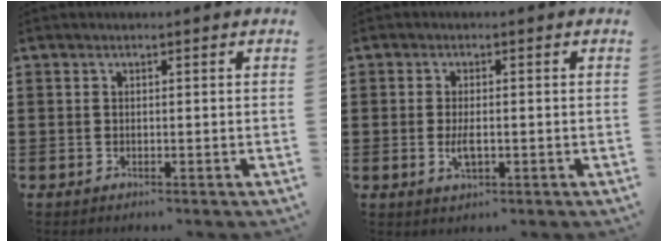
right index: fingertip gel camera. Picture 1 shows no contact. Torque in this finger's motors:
{"motor_torque": [0.87, 1.27, 0.31, 0.08]}